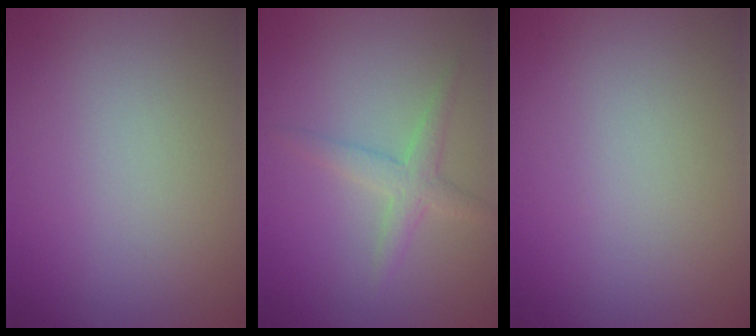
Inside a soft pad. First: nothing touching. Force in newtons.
{"total": 2.2, "press": 2.2, "slide": 0.1}
{"total": 0.0}